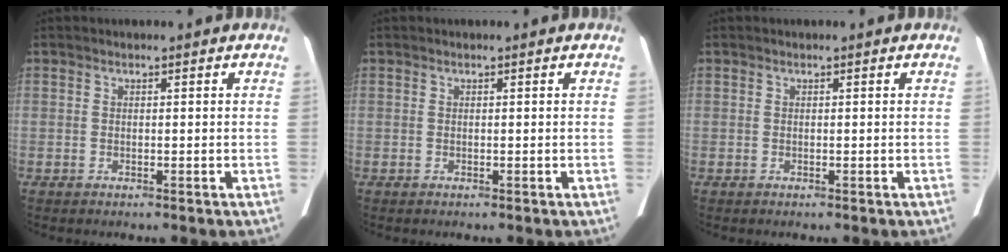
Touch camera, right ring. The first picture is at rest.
{"total": 0.0}
{"total": 0.0}